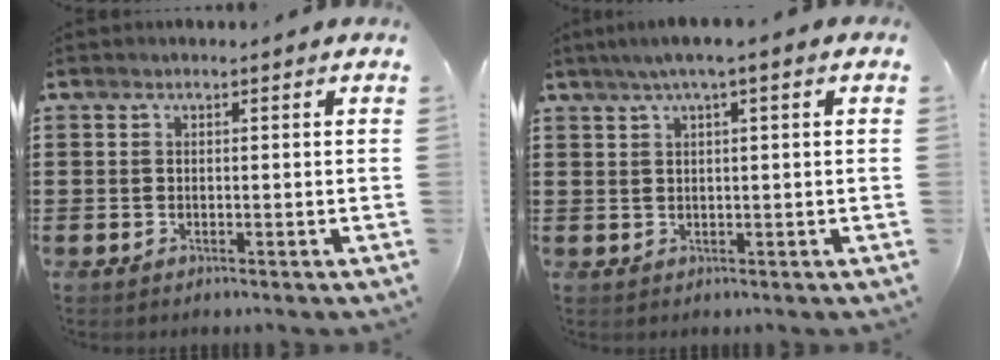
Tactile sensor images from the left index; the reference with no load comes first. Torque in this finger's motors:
{"motor_torque": [1.10, -1.04, 0.34, 0.17]}